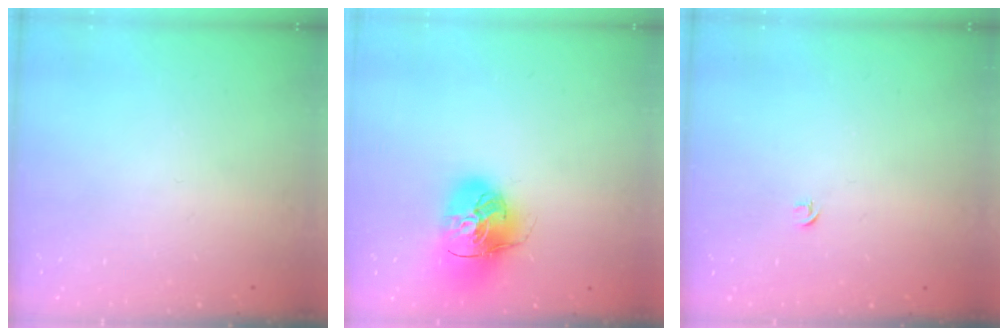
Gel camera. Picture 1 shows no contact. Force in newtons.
{"total": 16.4, "press": 16.2, "slide": 2.5}
{"total": 2.7, "press": 2.6, "slide": 0.6}